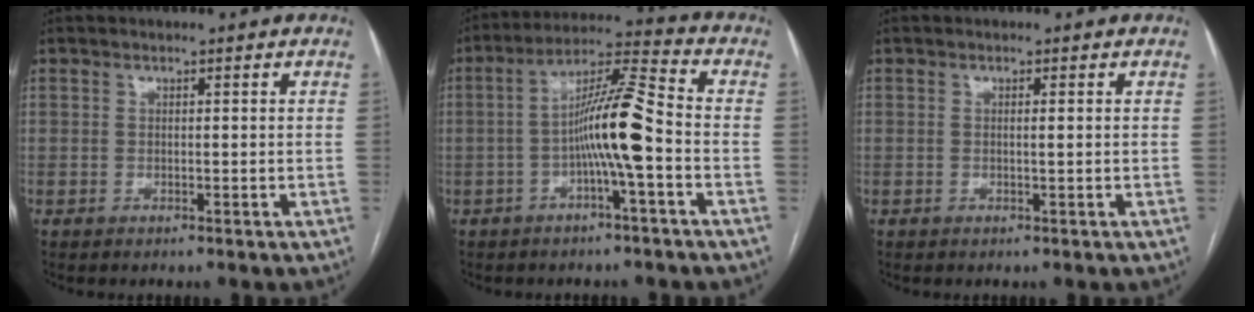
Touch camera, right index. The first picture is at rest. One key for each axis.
{"total": 10.0, "fx": -2.4, "fy": 0.0, "fz": 9.7, "tx": -0.180, "ty": 0.021, "tz": -0.044}
{"total": 0.6, "fx": 0.1, "fy": -0.1, "fz": 0.6, "tx": -0.011, "ty": 0.001, "tz": 0.003}